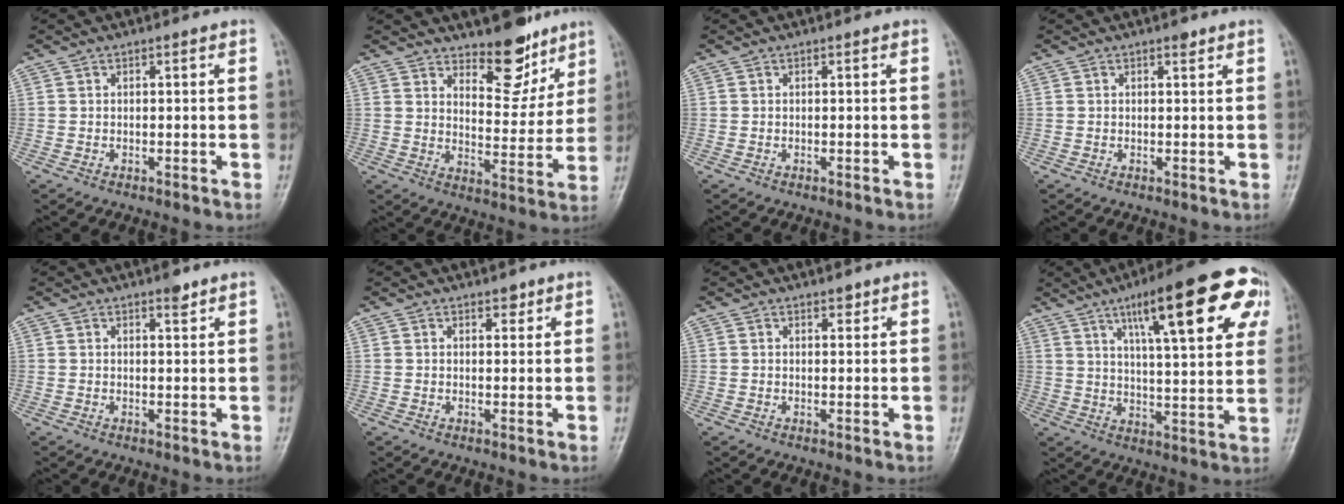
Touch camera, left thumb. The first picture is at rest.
{"total": 11.1, "force": [8.1, 4.9, 5.8], "torque": [-0.044, -0.064, 0.130]}
{"total": 0.0}
{"total": 1.1, "force": [0.8, 0.4, 0.6], "torque": [-0.006, -0.004, 0.010]}
{"total": 2.0, "force": [1.5, 0.6, 1.1], "torque": [-0.010, -0.009, 0.021]}
{"total": 1.7, "force": [1.3, 0.9, 0.8], "torque": [0.001, -0.007, 0.016]}
{"total": 1.4, "force": [1.1, 0.7, 0.6], "torque": [-0.002, -0.007, 0.014]}
{"total": 22.6, "force": [10.7, 5.7, 19.0], "torque": [-0.243, -0.010, 0.152]}